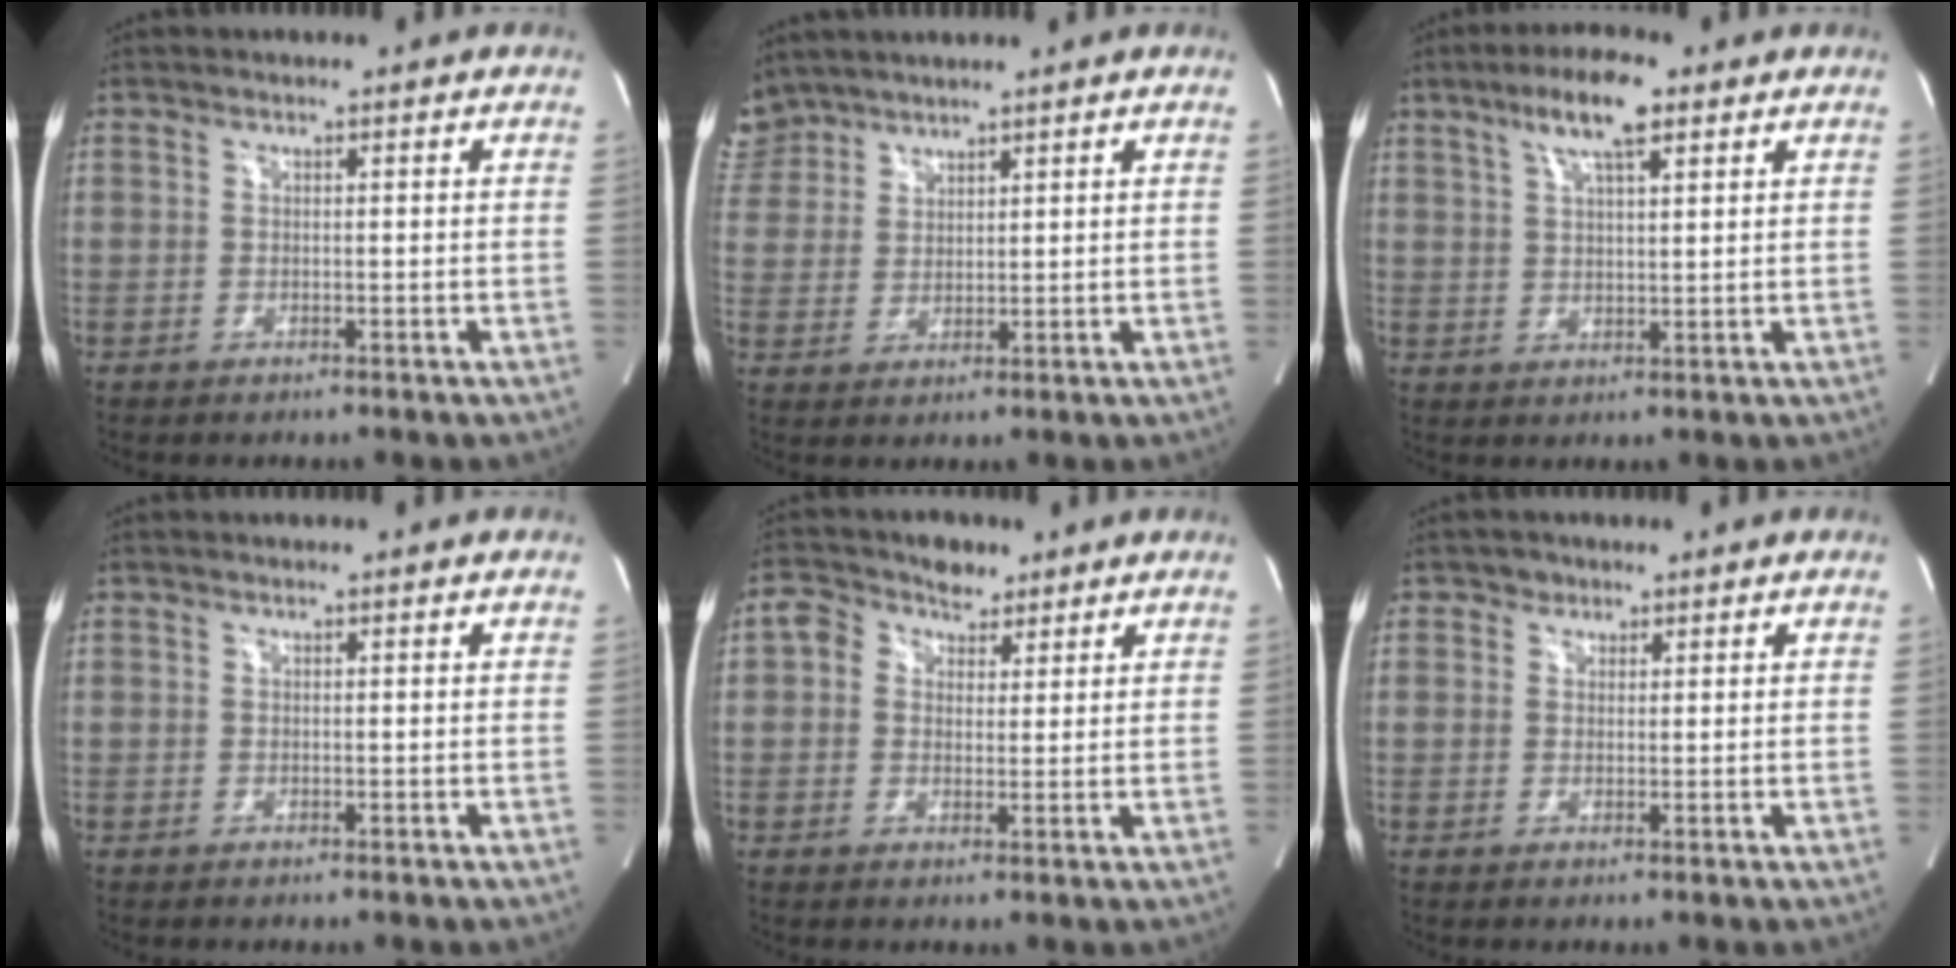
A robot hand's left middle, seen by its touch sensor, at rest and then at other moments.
{"total": 6.6, "force": [5.8, 3.1, 0.2], "torque": [-0.008, 0.013, 0.125]}
{"total": 7.8, "force": [4.6, 1.6, 6.1], "torque": [-0.115, 0.015, 0.081]}
{"total": 0.0}
{"total": 5.5, "force": [2.8, 4.0, 2.4], "torque": [-0.038, 0.032, 0.047]}
{"total": 1.7, "force": [1.0, 1.4, 0.1], "torque": [0.004, 0.001, 0.009]}